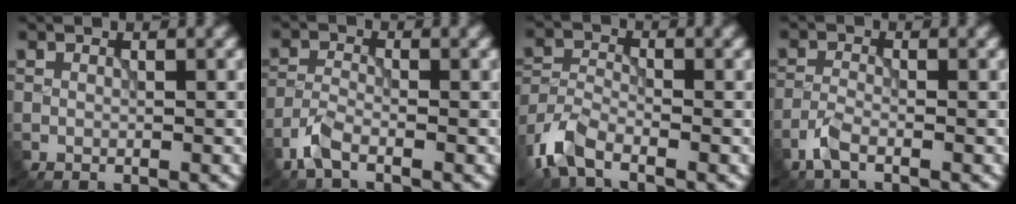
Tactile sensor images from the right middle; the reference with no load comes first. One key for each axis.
{"total": 2.7, "fx": -1.9, "fy": 0.8, "fz": 1.7, "tx": -0.043, "ty": -0.001, "tz": -0.049}
{"total": 4.4, "fx": -3.1, "fy": 1.8, "fz": 2.6, "tx": -0.058, "ty": -0.006, "tz": -0.077}
{"total": 2.1, "fx": -1.5, "fy": 0.6, "fz": 1.4, "tx": -0.036, "ty": 0.000, "tz": -0.039}